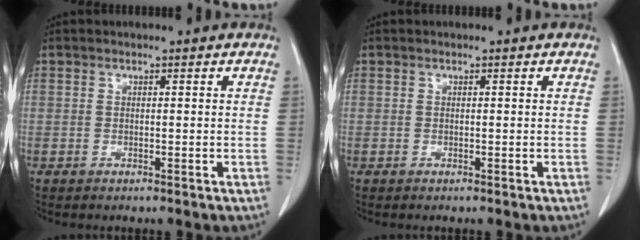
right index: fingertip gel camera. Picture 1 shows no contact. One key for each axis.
{"total": 0.0}